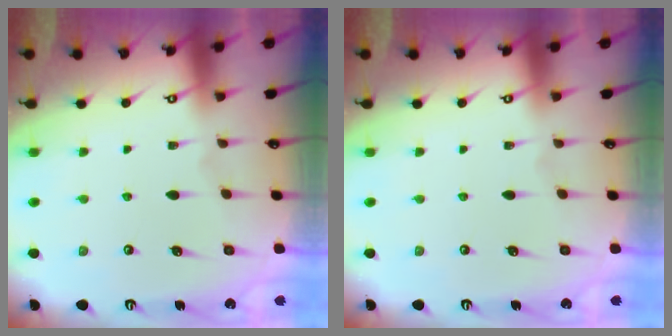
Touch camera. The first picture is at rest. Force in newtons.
{"total": 0.0}